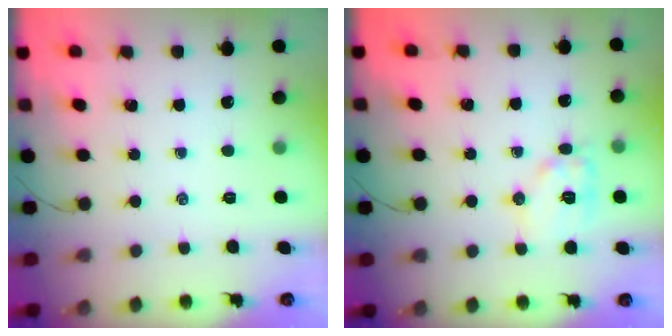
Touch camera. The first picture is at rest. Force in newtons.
{"total": 10.7, "press": 10.7, "slide": 0.4}